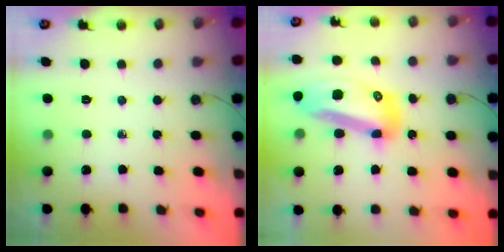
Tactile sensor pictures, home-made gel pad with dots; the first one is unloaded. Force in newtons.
{"total": 16.1, "press": 16.0, "slide": 1.7}